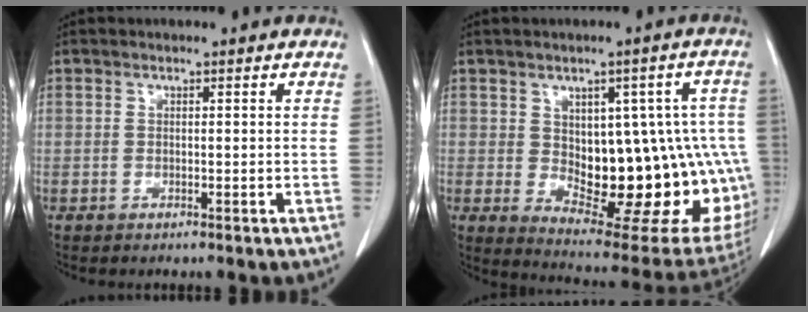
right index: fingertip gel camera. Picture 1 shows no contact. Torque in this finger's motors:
{"motor_torque": [1.77, -0.20, 0.38, 0.06]}